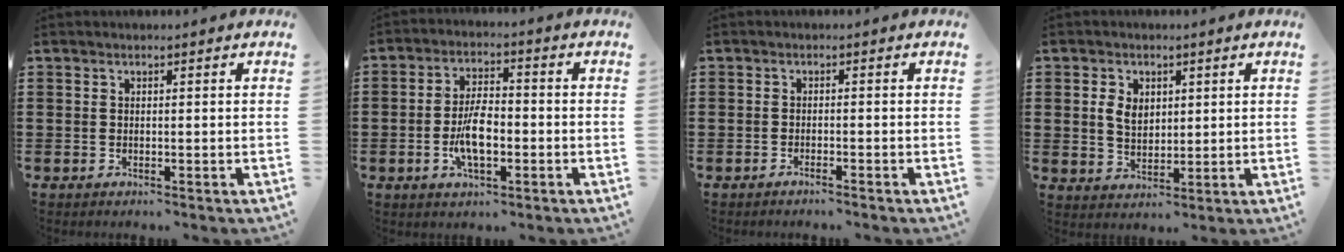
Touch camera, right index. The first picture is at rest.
{"total": 7.1, "force": [-1.8, 3.0, 6.1], "torque": [-0.138, -0.002, -0.041]}
{"total": 1.4, "force": [-1.3, -0.3, 0.4], "torque": [-0.008, -0.001, -0.025]}
{"total": 4.0, "force": [0.9, 2.9, 2.6], "torque": [-0.059, 0.012, 0.014]}